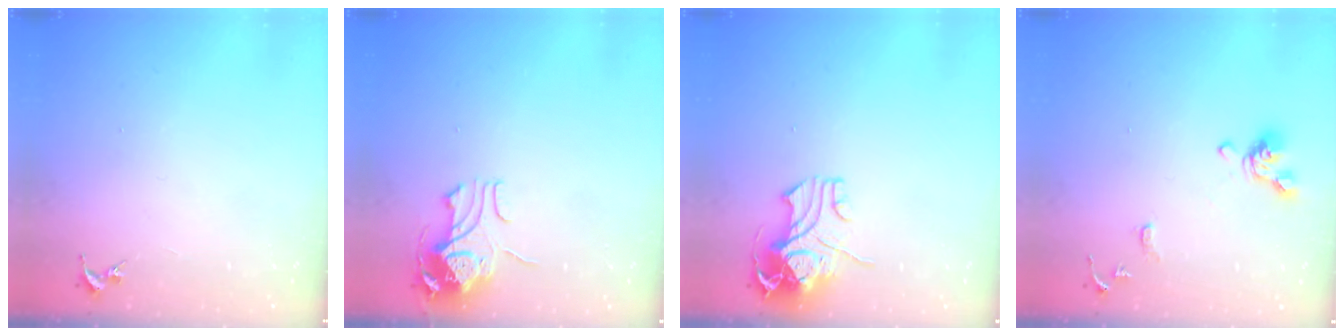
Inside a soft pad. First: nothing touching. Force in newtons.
{"total": 10.6, "press": 10.6, "slide": 0.9}
{"total": 10.7, "press": 10.6, "slide": 1.8}
{"total": 11.3, "press": 11.2, "slide": 1.3}